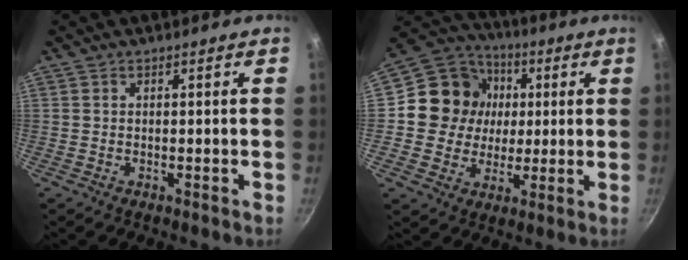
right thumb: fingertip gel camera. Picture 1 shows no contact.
{"total": 14.6, "force": [1.9, 13.4, 5.5], "torque": [-0.068, 0.017, 0.022]}